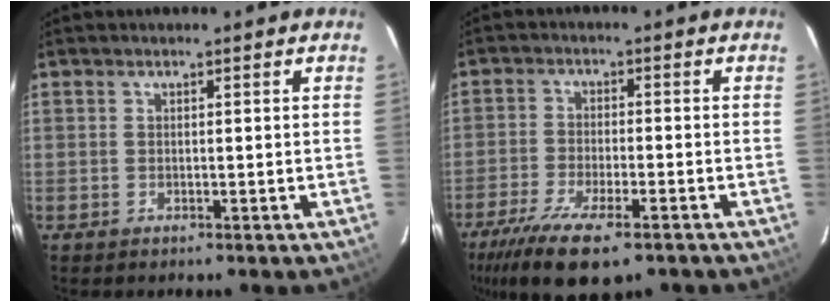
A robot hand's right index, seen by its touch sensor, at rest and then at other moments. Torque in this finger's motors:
{"motor_torque": [1.21, -0.93, 0.39, 0.08]}